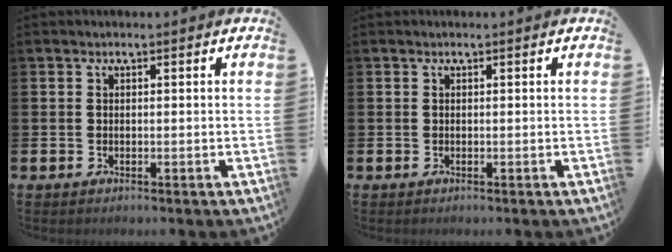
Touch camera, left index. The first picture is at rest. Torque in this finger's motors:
{"motor_torque": [-0.06, 0.06, 0.00, 0.00]}